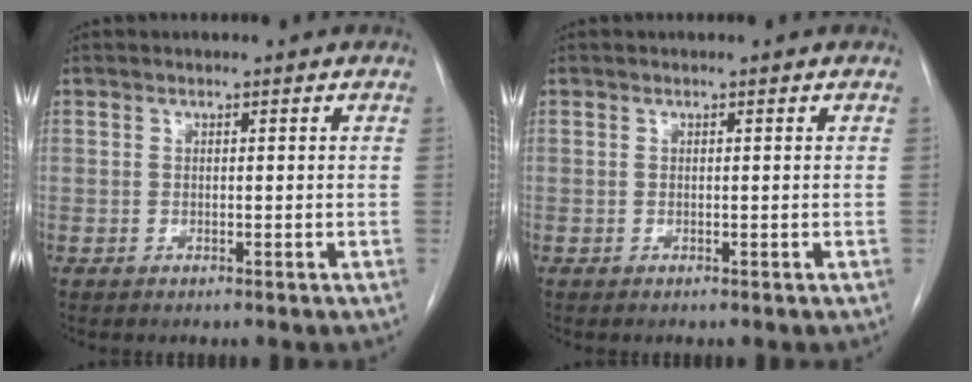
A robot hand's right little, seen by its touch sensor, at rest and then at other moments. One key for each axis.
{"total": 0.0}